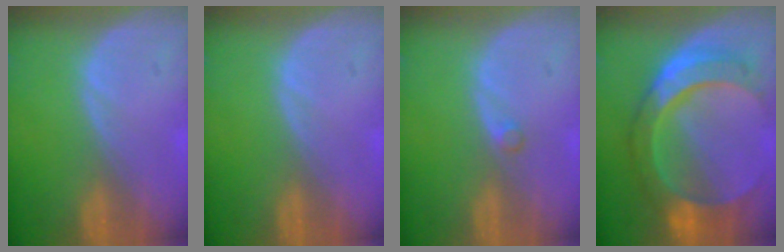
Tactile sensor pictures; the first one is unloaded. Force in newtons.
{"total": 0.0}
{"total": 0.9, "press": 0.9, "slide": 0.2}
{"total": 10.8, "press": 10.7, "slide": 1.1}